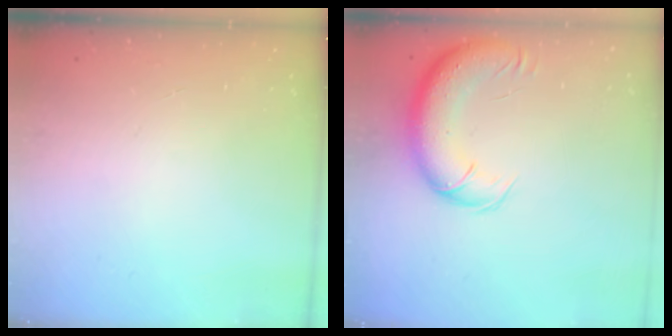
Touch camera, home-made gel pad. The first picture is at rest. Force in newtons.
{"total": 13.8, "press": 13.2, "slide": 4.1}